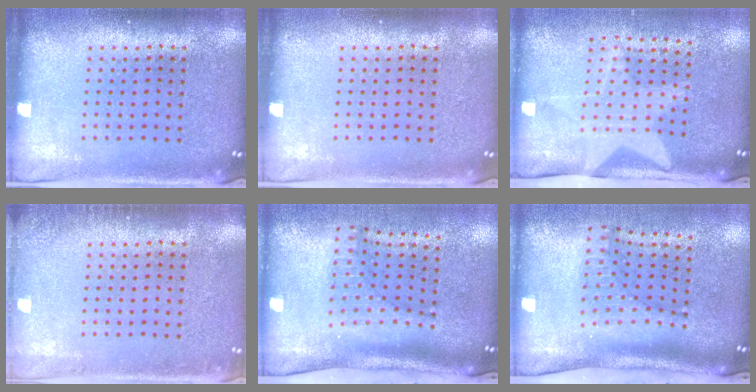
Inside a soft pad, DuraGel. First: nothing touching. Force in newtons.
{"total": 0.0}
{"total": 1.7, "press": 1.5, "slide": 0.7}
{"total": 1.1, "press": 1.1, "slide": 0.1}
{"total": 2.1, "press": 1.5, "slide": 1.5}
{"total": 1.9, "press": 1.4, "slide": 1.3}